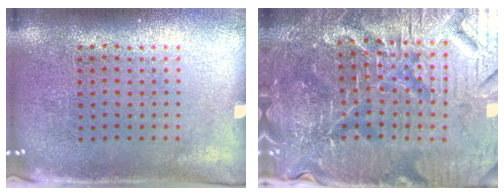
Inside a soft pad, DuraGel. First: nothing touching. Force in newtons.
{"total": 5.8, "press": 5.4, "slide": 2.1}